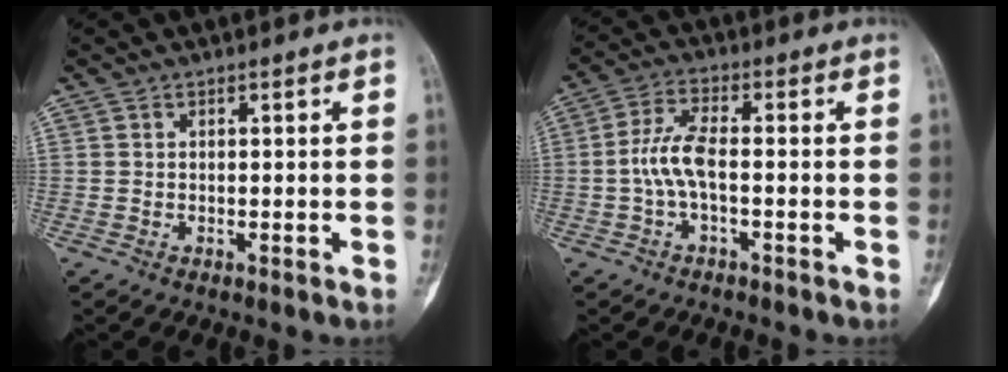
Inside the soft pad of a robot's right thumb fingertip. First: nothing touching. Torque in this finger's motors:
{"motor_torque": [0.01, 0.00, 0.23, -0.23, 0.04]}